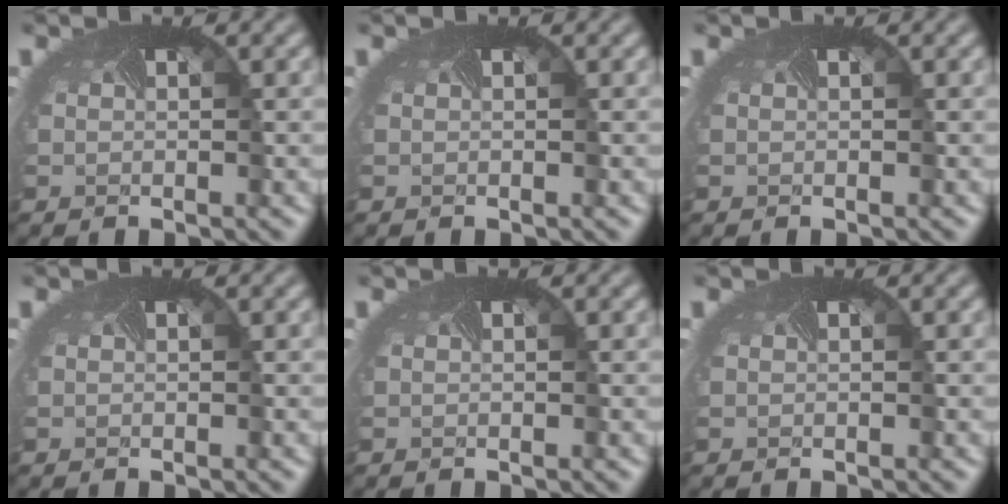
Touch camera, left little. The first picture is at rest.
{"total": 0.0}
{"total": 0.0}
{"total": 0.0}
{"total": 0.0}
{"total": 0.0}